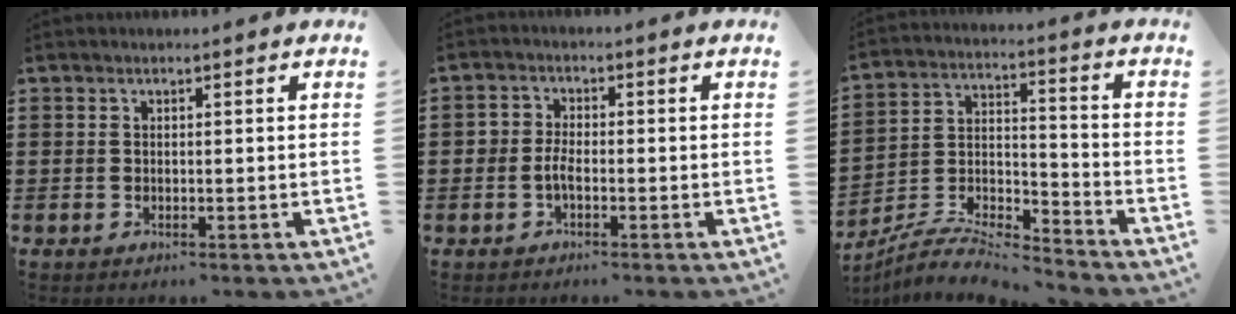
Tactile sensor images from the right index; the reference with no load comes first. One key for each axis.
{"total": 2.5, "fx": -1.0, "fy": 1.4, "fz": 1.8, "tx": -0.045, "ty": 0.000, "tz": -0.023}
{"total": 7.2, "fx": -6.8, "fy": 0.8, "fz": 2.0, "tx": -0.042, "ty": 0.000, "tz": -0.137}